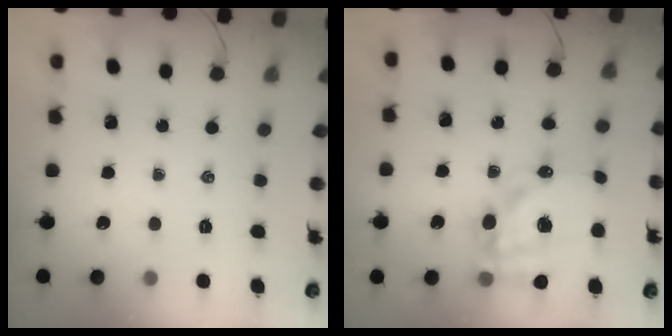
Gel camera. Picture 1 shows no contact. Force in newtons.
{"total": 16.6, "press": 16.1, "slide": 3.7}